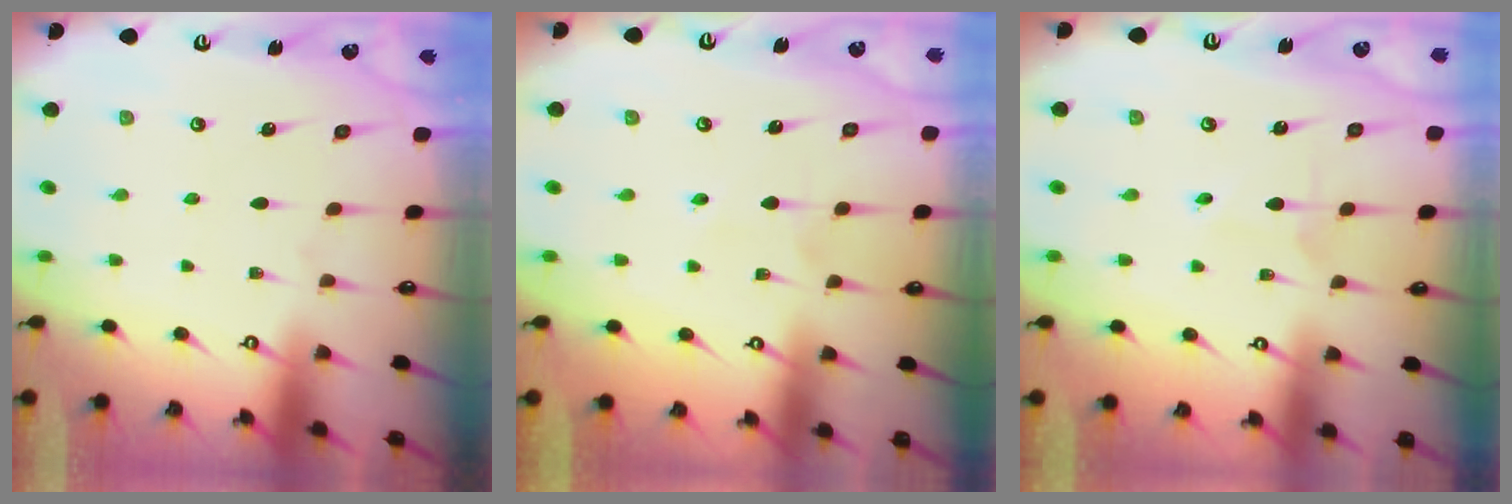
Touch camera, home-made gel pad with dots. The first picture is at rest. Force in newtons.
{"total": 3.5, "press": 3.3, "slide": 1.1}
{"total": 2.6, "press": 2.6, "slide": 0.2}